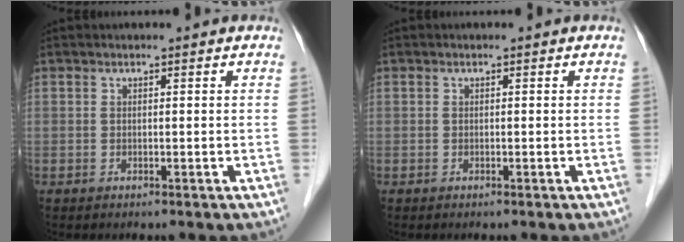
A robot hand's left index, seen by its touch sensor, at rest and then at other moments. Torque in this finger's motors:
{"motor_torque": [0.00, 0.00, 0.02, 0.01]}